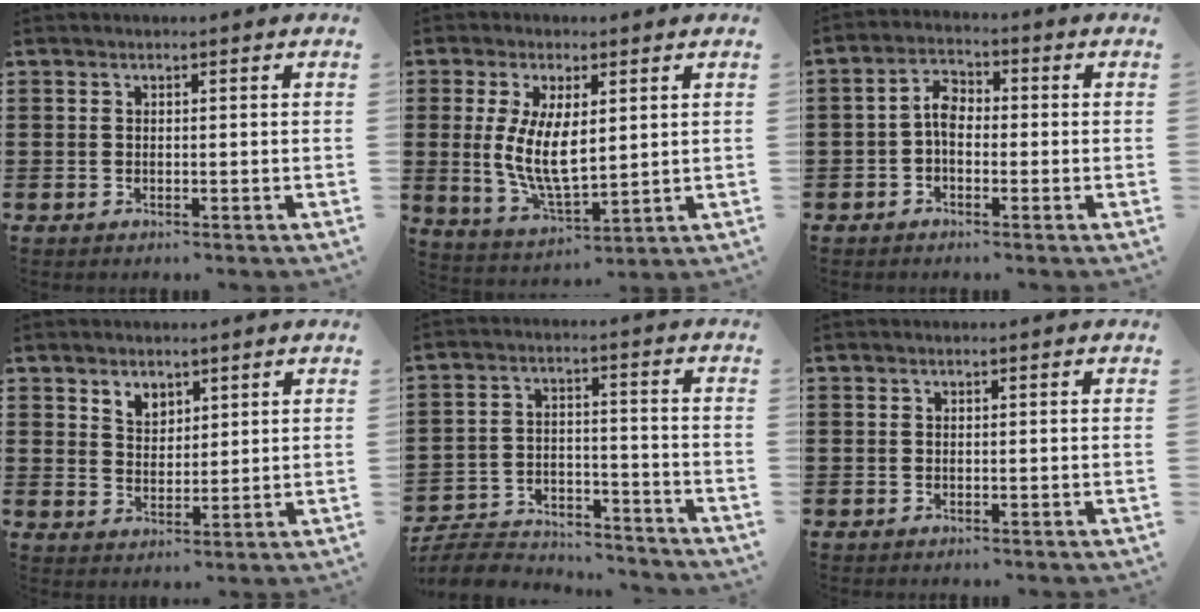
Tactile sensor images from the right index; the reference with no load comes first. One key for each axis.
{"total": 8.7, "fx": 0.9, "fy": 3.8, "fz": 7.7, "tx": -0.151, "ty": -0.002, "tz": 0.016}
{"total": 4.1, "fx": -0.7, "fy": 2.5, "fz": 3.2, "tx": -0.069, "ty": 0.008, "tz": -0.017}
{"total": 3.4, "fx": 2.6, "fy": 2.1, "fz": 0.5, "tx": -0.018, "ty": 0.006, "tz": 0.049}
{"total": 6.8, "fx": -6.5, "fy": 1.4, "fz": 1.4, "tx": -0.036, "ty": 0.015, "tz": -0.129}
{"total": 0.0}